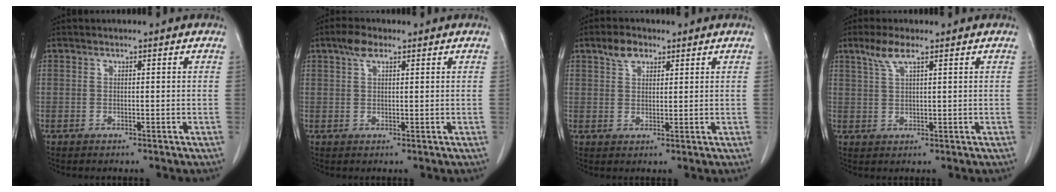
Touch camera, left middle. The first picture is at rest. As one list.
[{"total": 2.9, "force": [1.8, 1.1, 2.0], "torque": [-0.044, 0.011, 0.034]}, {"total": 3.5, "force": [2.3, 1.9, 1.9], "torque": [-0.039, 0.008, 0.045]}, {"total": 3.7, "force": [2.4, 0.5, 2.8], "torque": [-0.068, 0.007, 0.053]}]